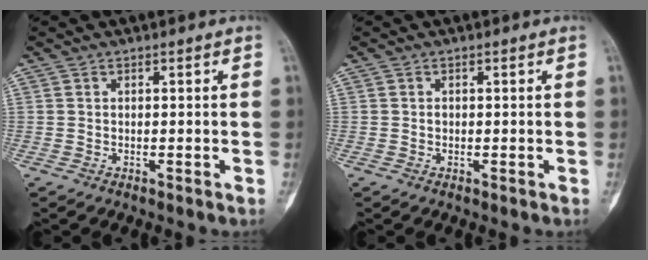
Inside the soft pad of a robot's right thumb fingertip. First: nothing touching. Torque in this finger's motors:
{"motor_torque": [0.43, -0.21, 0.22, -0.03, -0.02]}